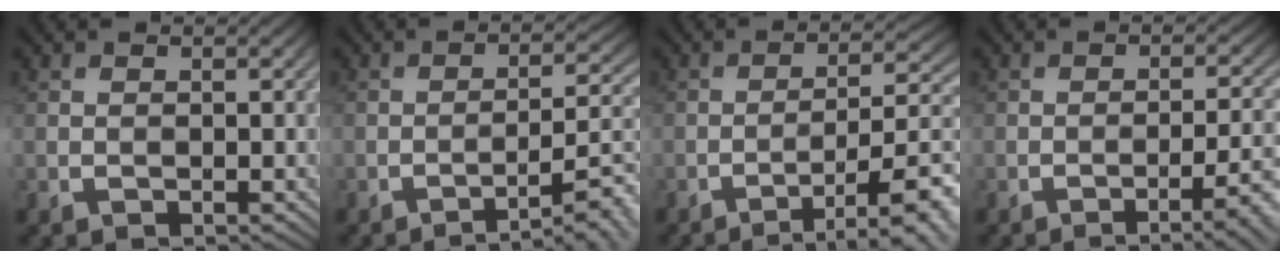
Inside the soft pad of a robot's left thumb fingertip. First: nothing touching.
{"total": 8.1, "force": [-4.9, 1.9, 6.2], "torque": [-0.087, 0.012, -0.070]}
{"total": 10.4, "force": [-5.4, 2.5, 8.5], "torque": [-0.127, 0.005, -0.074]}
{"total": 6.9, "force": [-3.2, 1.8, 5.8], "torque": [-0.084, 0.001, -0.043]}